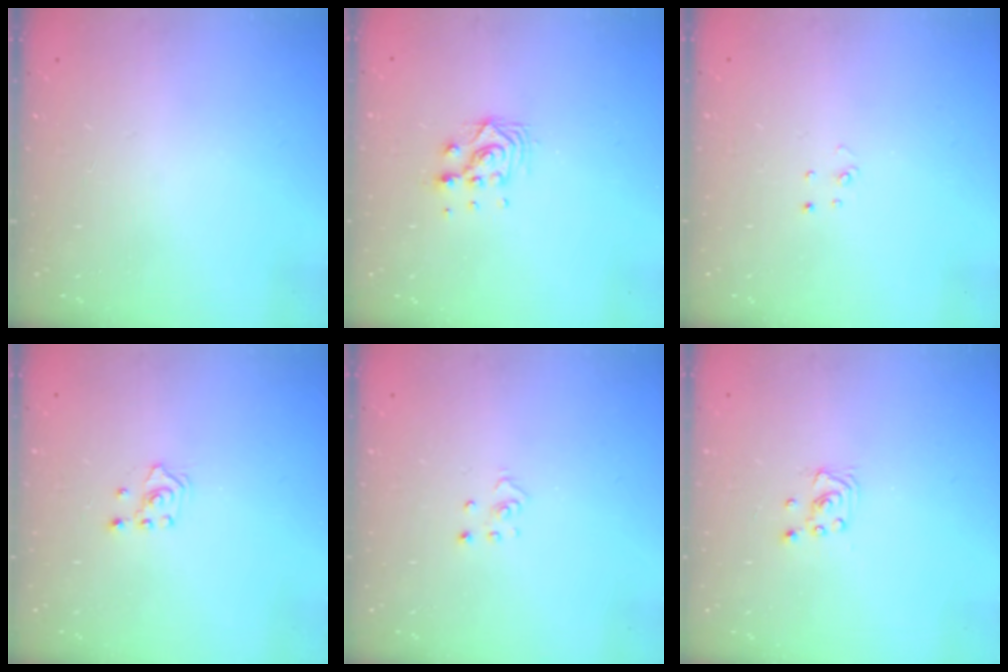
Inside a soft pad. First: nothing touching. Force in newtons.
{"total": 7.6, "press": 7.5, "slide": 0.5}
{"total": 2.7, "press": 2.7, "slide": 0.3}
{"total": 2.0, "press": 1.8, "slide": 0.9}
{"total": 2.3, "press": 2.3, "slide": 0.2}
{"total": 2.1, "press": 2.1, "slide": 0.2}